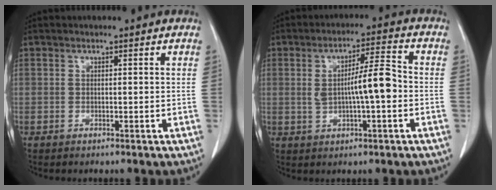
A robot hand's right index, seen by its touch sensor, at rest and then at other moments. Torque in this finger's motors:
{"motor_torque": [0.26, -0.03, 0.20, 0.08]}